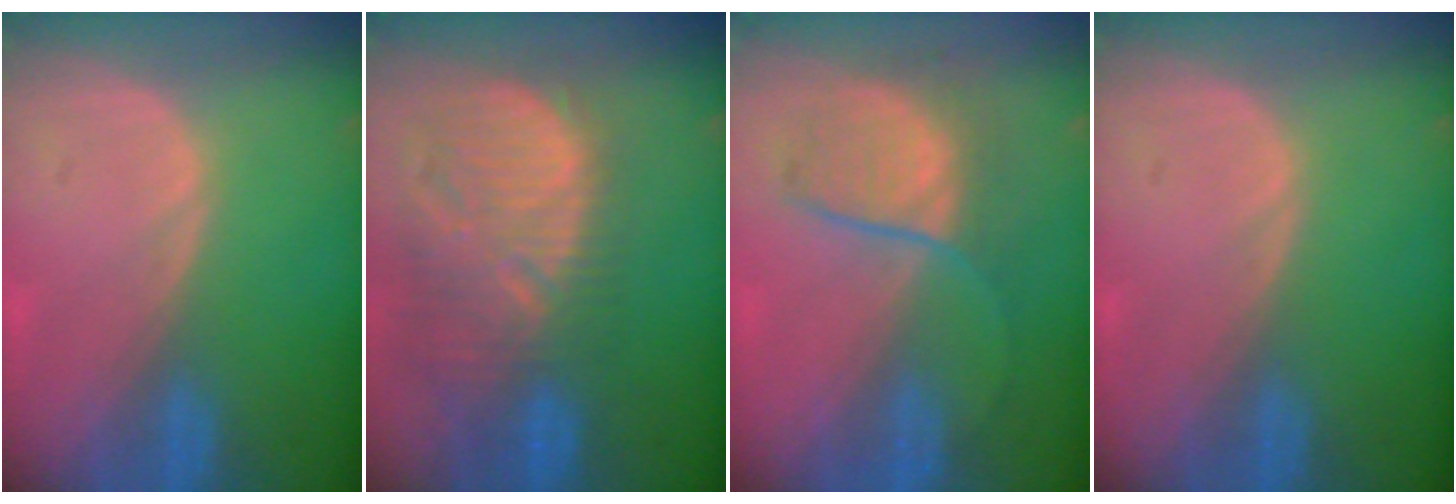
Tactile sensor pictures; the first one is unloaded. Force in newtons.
{"total": 13.0, "press": 11.4, "slide": 6.2}
{"total": 7.0, "press": 6.9, "slide": 0.8}
{"total": 0.0}